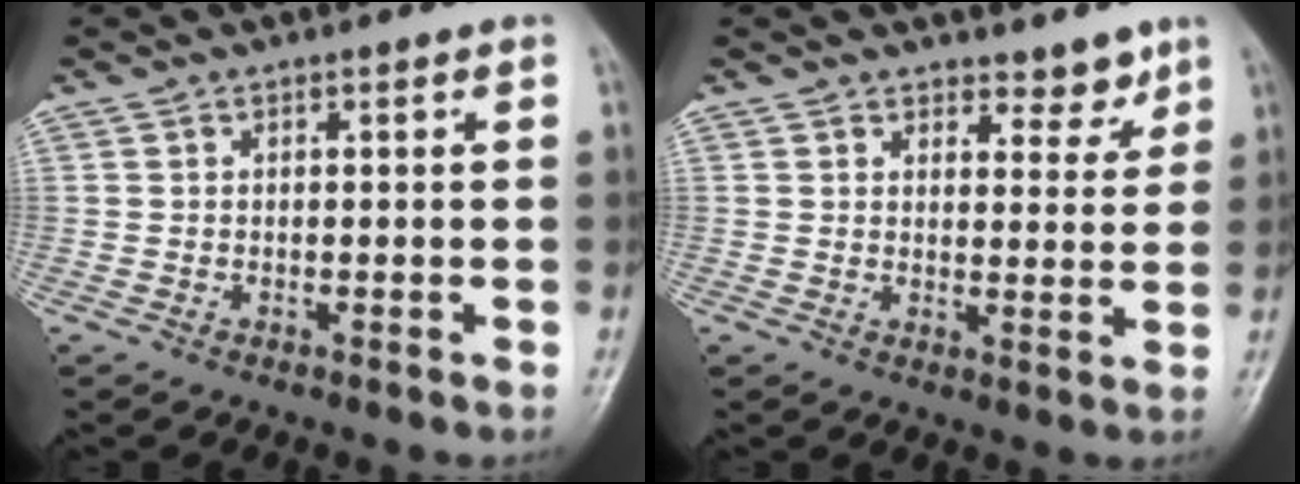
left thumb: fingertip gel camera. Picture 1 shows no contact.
{"total": 4.6, "force": [3.6, 2.3, 1.6], "torque": [0.009, -0.025, 0.051]}